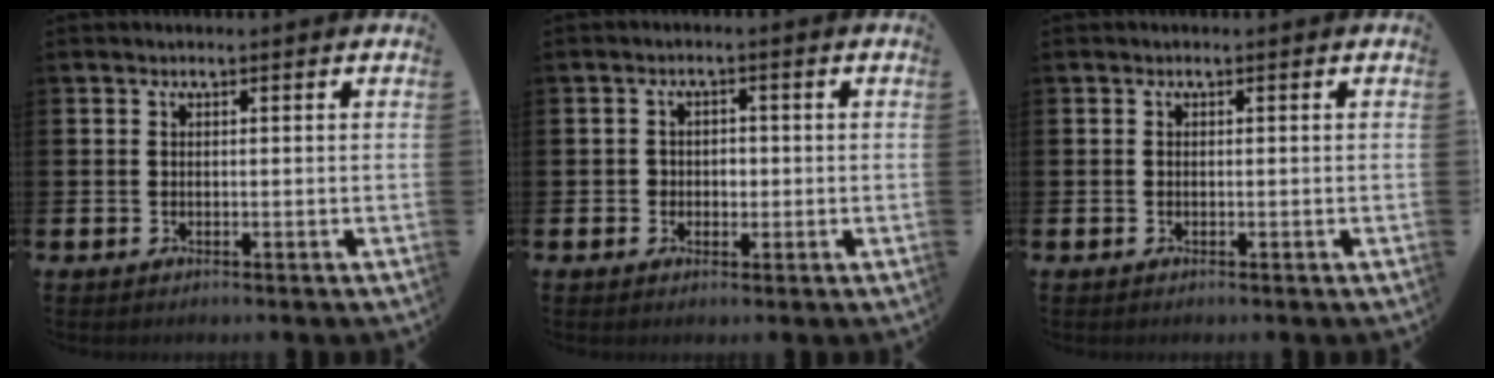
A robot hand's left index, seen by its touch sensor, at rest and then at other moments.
{"total": 1.9, "force": [-0.2, 1.8, 0.6], "torque": [-0.008, 0.005, -0.010]}
{"total": 0.0}